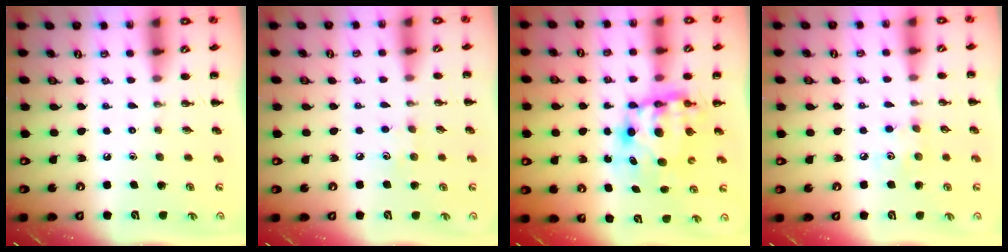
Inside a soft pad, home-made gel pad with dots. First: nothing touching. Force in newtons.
{"total": 4.9, "press": 4.7, "slide": 1.3}
{"total": 8.4, "press": 8.1, "slide": 2.0}
{"total": 4.5, "press": 4.3, "slide": 1.1}